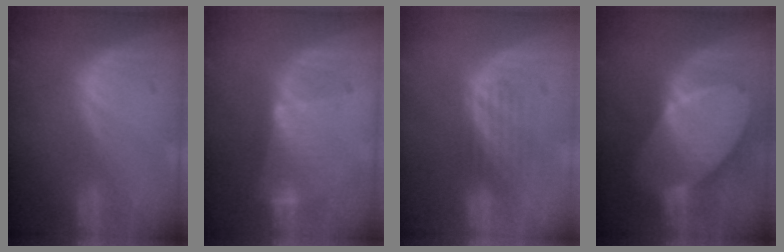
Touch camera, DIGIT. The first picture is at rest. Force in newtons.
{"total": 6.3, "press": 5.6, "slide": 3.0}
{"total": 3.5, "press": 3.2, "slide": 1.5}
{"total": 10.1, "press": 10.1, "slide": 0.6}